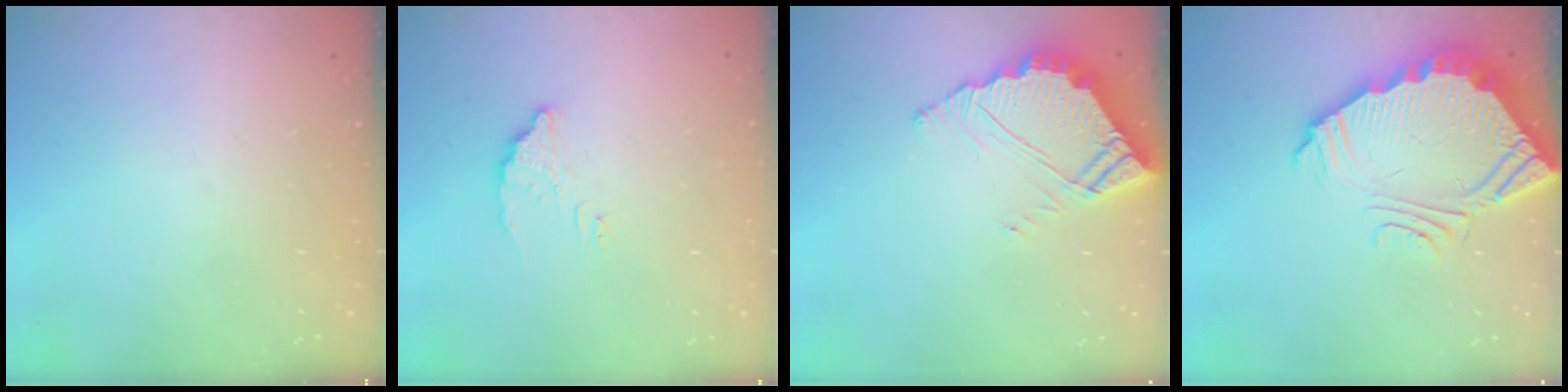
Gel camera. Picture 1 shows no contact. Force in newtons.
{"total": 3.5, "press": 3.4, "slide": 0.4}
{"total": 6.3, "press": 6.2, "slide": 0.4}
{"total": 5.8, "press": 5.8, "slide": 0.4}